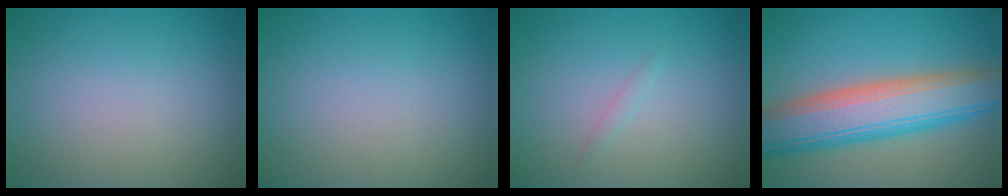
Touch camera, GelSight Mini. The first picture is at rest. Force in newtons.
{"total": 0.0}
{"total": 0.6, "press": 0.6, "slide": 0.0}
{"total": 9.7, "press": 9.7, "slide": 0.7}